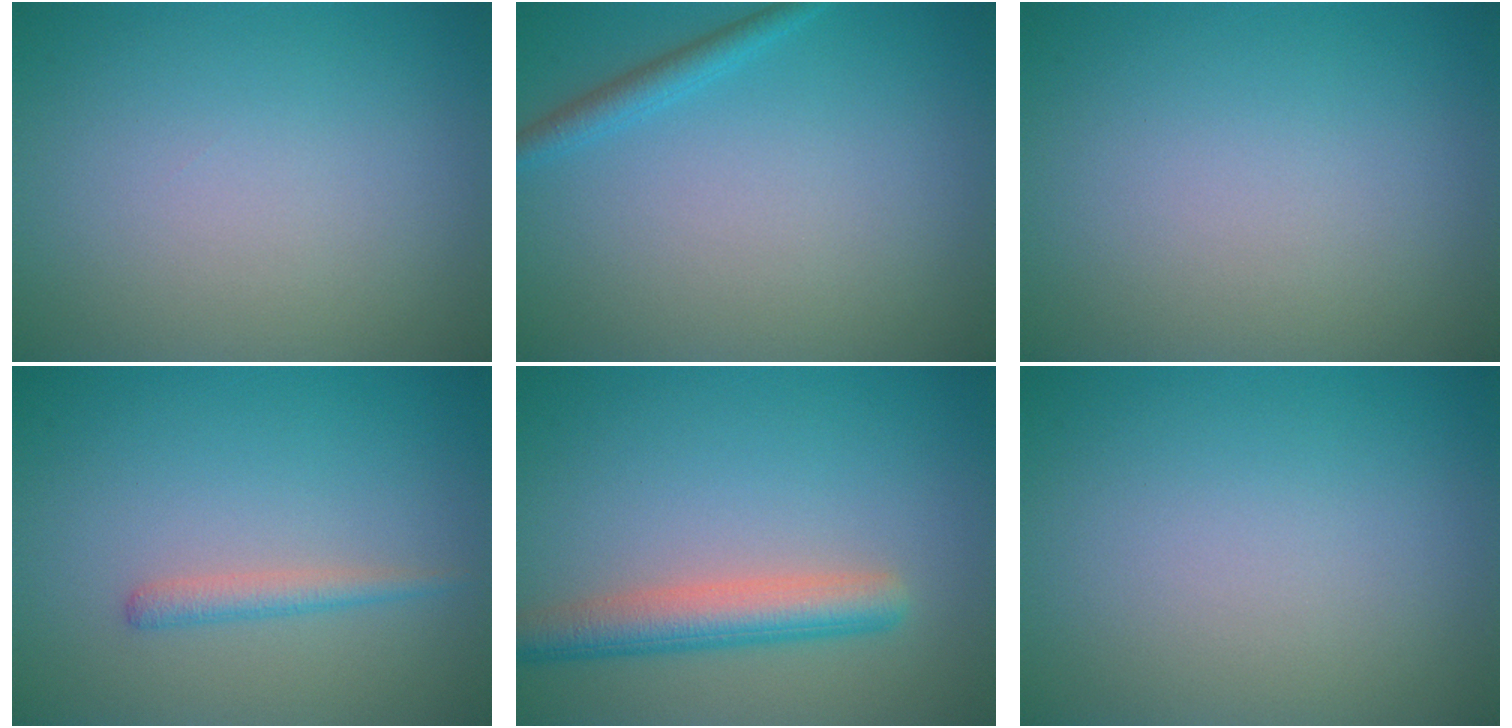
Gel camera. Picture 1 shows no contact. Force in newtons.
{"total": 1.6, "press": 1.6, "slide": 0.1}
{"total": 0.0}
{"total": 1.5, "press": 1.5, "slide": 0.1}
{"total": 4.3, "press": 4.3, "slide": 0.2}
{"total": 0.0}